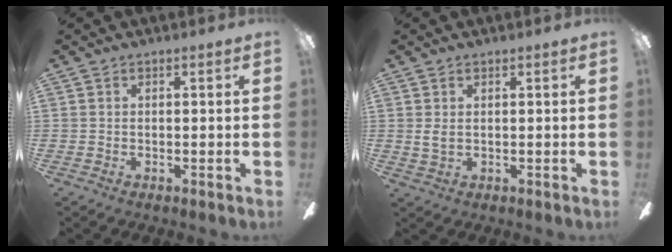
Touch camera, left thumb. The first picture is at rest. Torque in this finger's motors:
{"motor_torque": [0.22, 0.43, 0.36, -0.32, 0.06]}